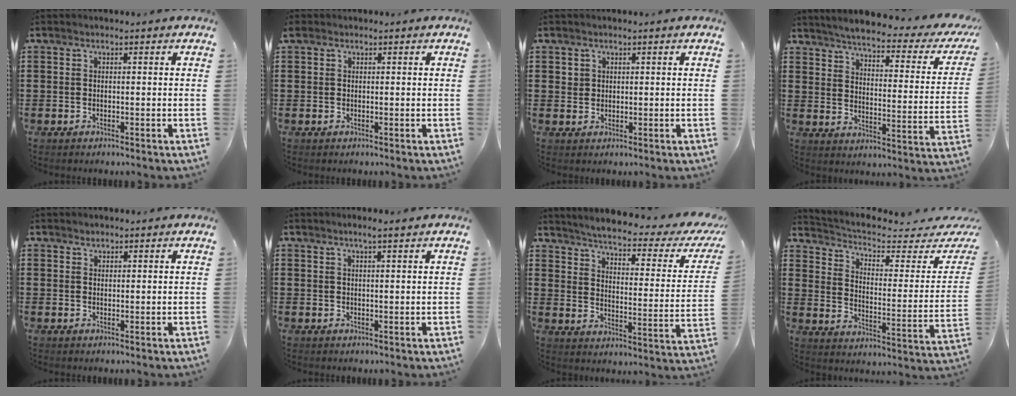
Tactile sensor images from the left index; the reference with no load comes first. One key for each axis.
{"total": 0.8, "fx": 0.4, "fy": 0.6, "fz": 0.3, "tx": -0.007, "ty": 0.006, "tz": 0.006}
{"total": 1.4, "fx": 0.8, "fy": 1.1, "fz": 0.2, "tx": -0.006, "ty": 0.003, "tz": 0.016}
{"total": 3.9, "fx": 3.3, "fy": -0.2, "fz": 2.0, "tx": -0.058, "ty": -0.025, "tz": 0.047}
{"total": 1.1, "fx": 1.0, "fy": 0.3, "fz": -0.1, "tx": -0.001, "ty": 0.000, "tz": 0.020}
{"total": 1.7, "fx": 1.4, "fy": -0.1, "fz": 0.9, "tx": -0.020, "ty": 0.001, "tz": 0.024}
{"total": 3.6, "fx": 2.7, "fy": -0.3, "fz": 2.3, "tx": -0.061, "ty": -0.030, "tz": 0.035}
{"total": 3.9, "fx": 3.0, "fy": 0.9, "fz": 2.5, "tx": -0.065, "ty": -0.029, "tz": 0.044}